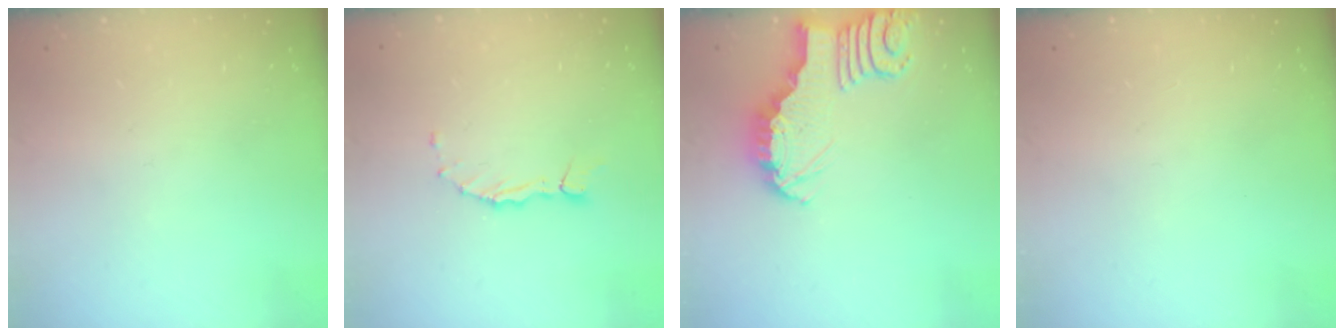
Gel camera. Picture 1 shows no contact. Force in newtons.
{"total": 2.1, "press": 2.0, "slide": 0.3}
{"total": 3.3, "press": 3.3, "slide": 0.3}
{"total": 0.0}